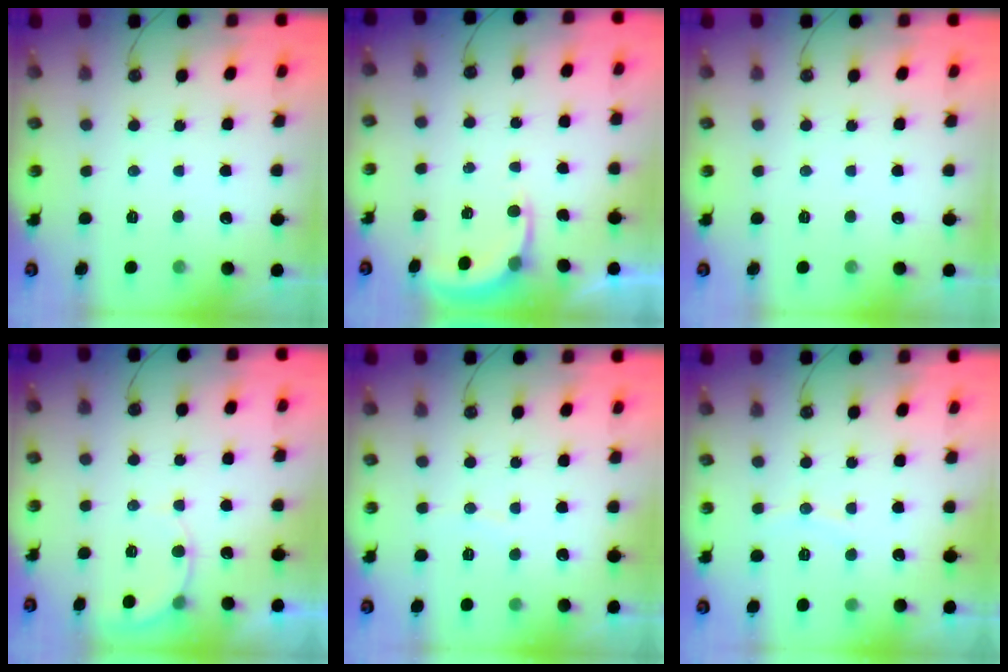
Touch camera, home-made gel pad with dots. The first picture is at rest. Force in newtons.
{"total": 3.8, "press": 3.8, "slide": 0.3}
{"total": 0.0}
{"total": 5.2, "press": 5.2, "slide": 0.4}
{"total": 3.8, "press": 3.7, "slide": 0.4}
{"total": 4.8, "press": 4.8, "slide": 0.6}